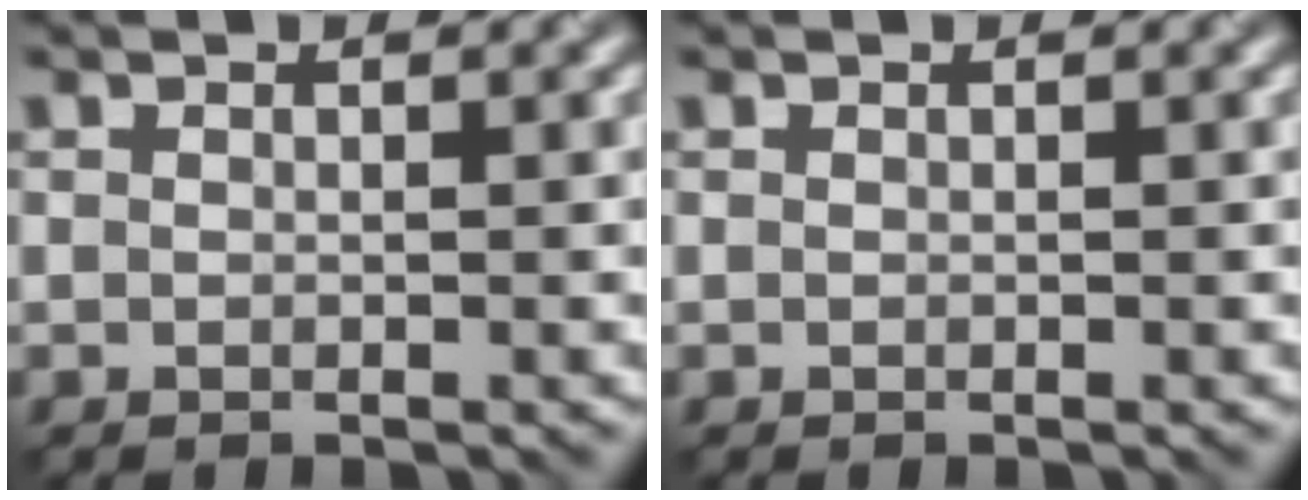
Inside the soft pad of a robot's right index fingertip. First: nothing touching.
{"total": 0.0}